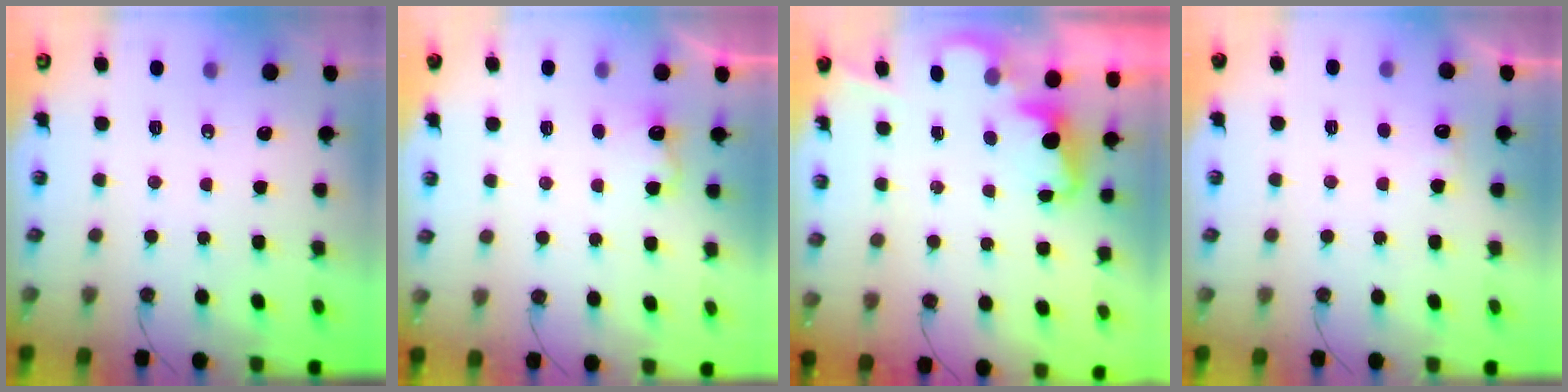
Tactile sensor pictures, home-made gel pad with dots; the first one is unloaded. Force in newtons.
{"total": 6.0, "press": 5.9, "slide": 1.1}
{"total": 2.4, "press": 2.3, "slide": 0.5}
{"total": 6.0, "press": 5.8, "slide": 1.4}